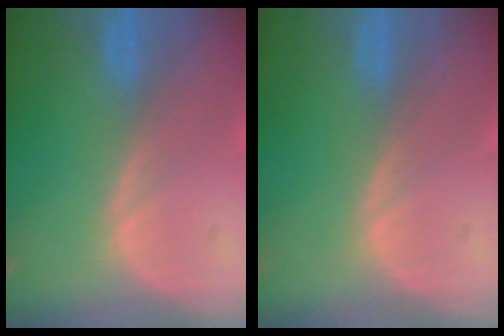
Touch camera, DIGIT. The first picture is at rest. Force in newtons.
{"total": 0.0}